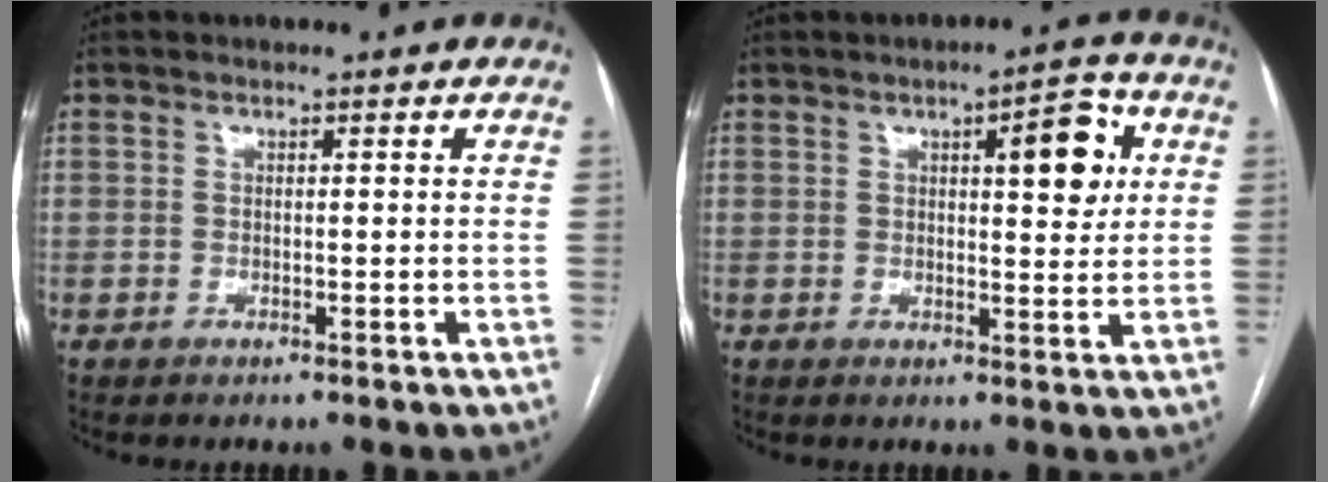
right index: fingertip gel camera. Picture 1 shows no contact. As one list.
[{"total": 7.6, "force": [2.4, 2.1, 6.8], "torque": [-0.089, 0.008, 0.029]}]